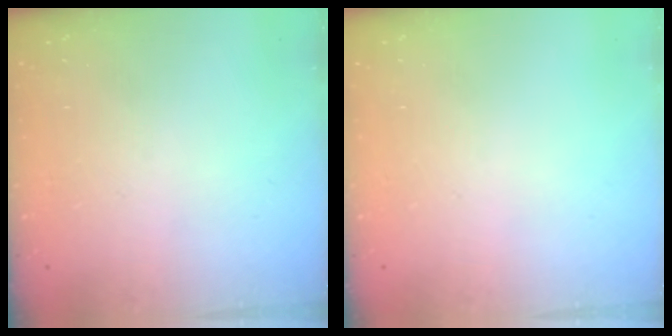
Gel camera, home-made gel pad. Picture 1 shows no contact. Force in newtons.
{"total": 0.0}